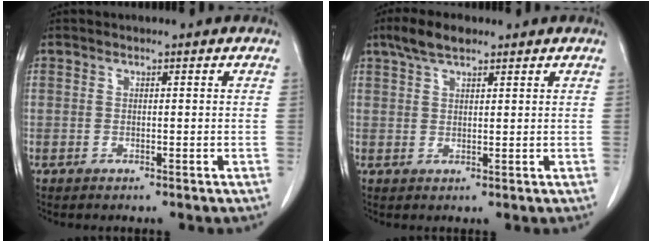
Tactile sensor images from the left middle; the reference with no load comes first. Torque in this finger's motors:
{"motor_torque": [0.88, -0.66, 0.01, 0.02]}